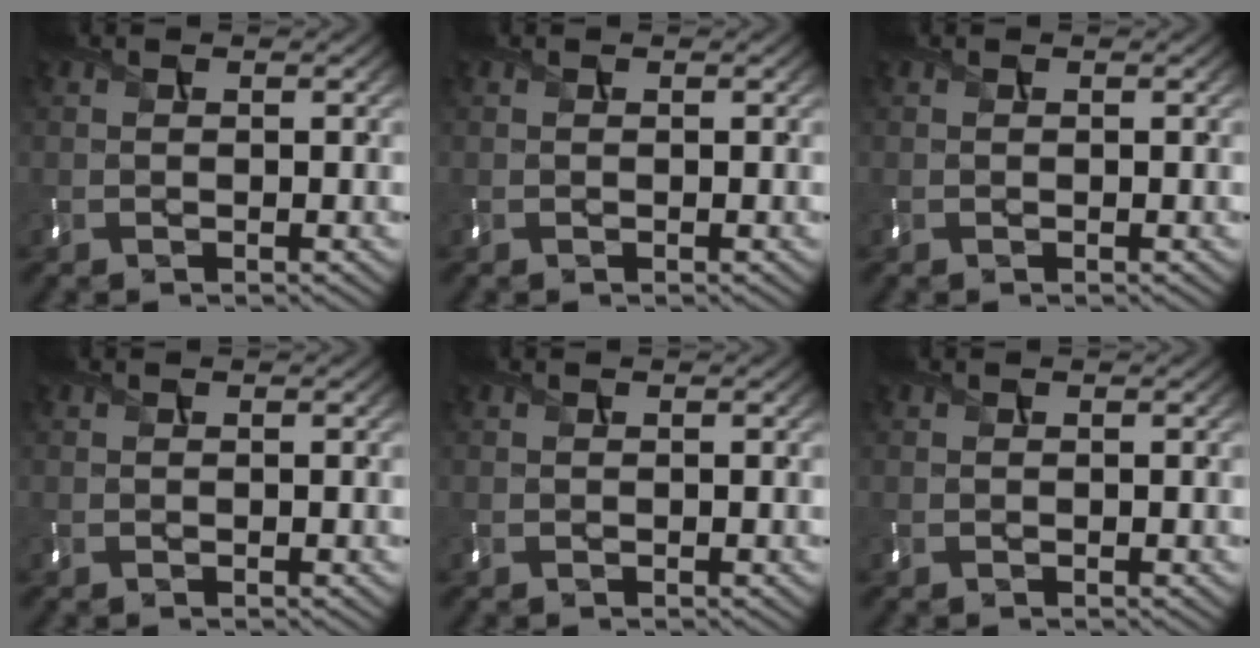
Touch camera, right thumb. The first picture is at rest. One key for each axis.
{"total": 0.0}
{"total": 0.0}
{"total": 0.0}
{"total": 0.0}
{"total": 0.0}